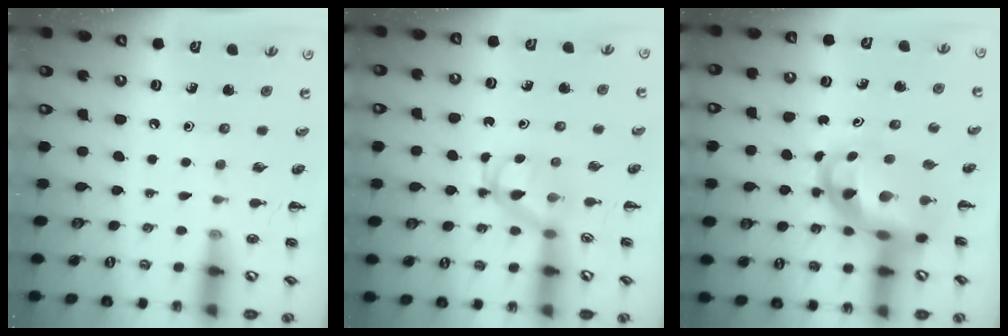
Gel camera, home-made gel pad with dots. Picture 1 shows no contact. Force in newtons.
{"total": 4.3, "press": 4.2, "slide": 0.7}
{"total": 9.3, "press": 9.0, "slide": 2.4}